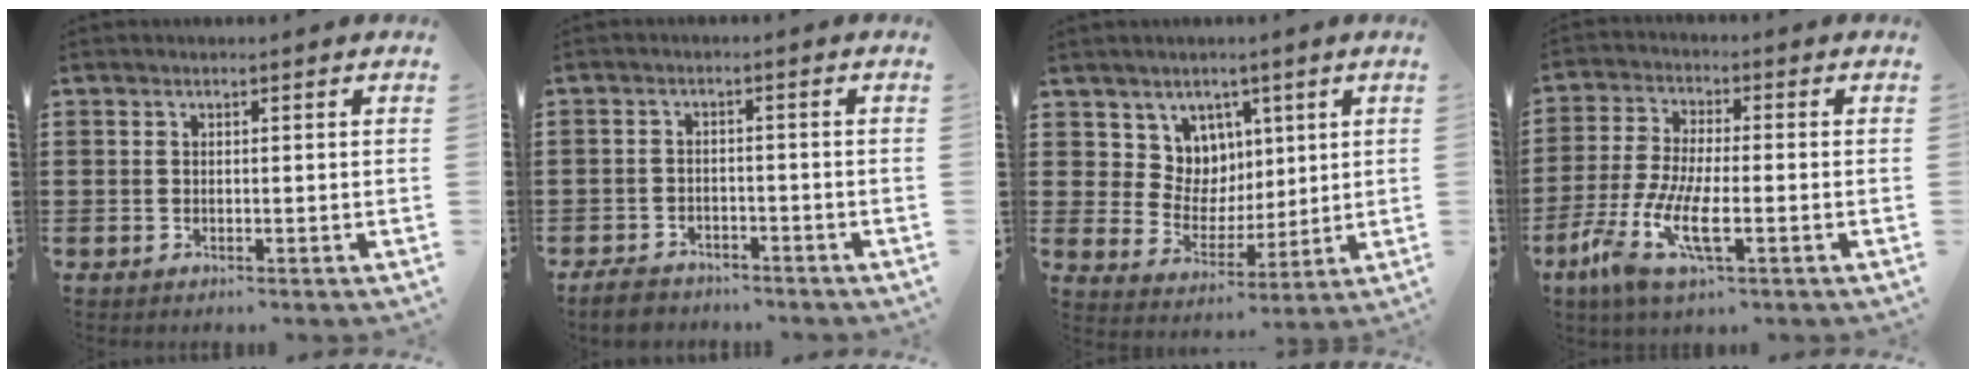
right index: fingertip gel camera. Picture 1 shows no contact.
{"total": 3.1, "force": [-2.9, 0.8, 0.4], "torque": [-0.018, 0.003, -0.062]}
{"total": 7.1, "force": [3.9, 5.9, 0.3], "torque": [-0.042, -0.019, 0.075]}
{"total": 9.2, "force": [-4.1, 2.4, 7.9], "torque": [-0.191, -0.019, -0.082]}